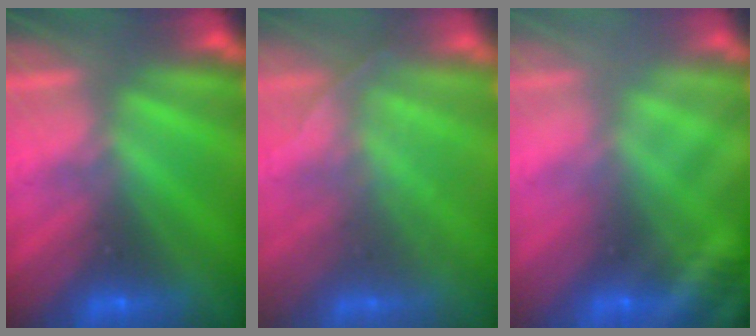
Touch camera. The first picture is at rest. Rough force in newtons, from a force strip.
{"total": 1.7}
{"total": 2.9}